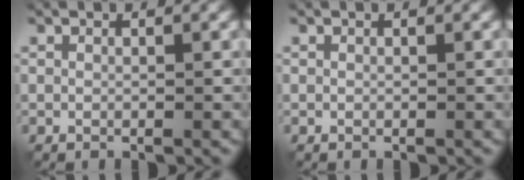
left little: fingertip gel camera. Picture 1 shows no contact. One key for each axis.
{"total": 0.0}